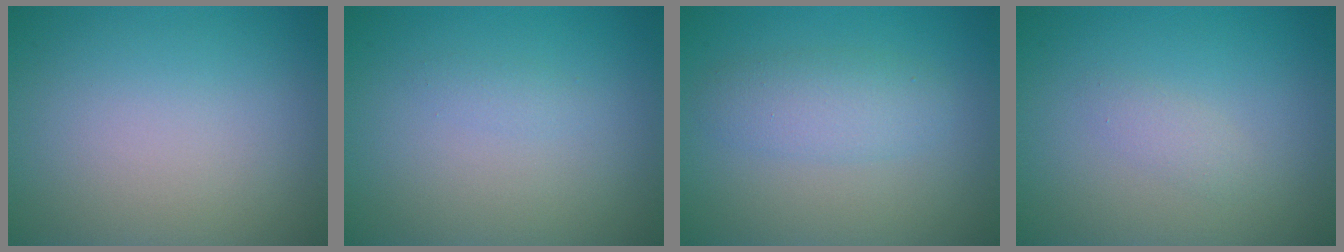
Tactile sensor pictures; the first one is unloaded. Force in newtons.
{"total": 0.6, "press": 0.6, "slide": 0.0}
{"total": 2.9, "press": 2.9, "slide": 0.1}
{"total": 1.0, "press": 1.0, "slide": 0.1}